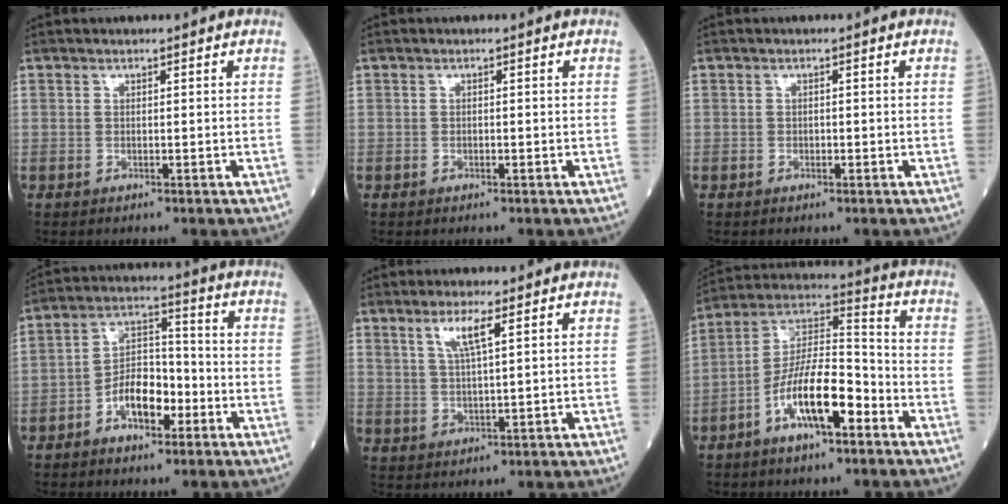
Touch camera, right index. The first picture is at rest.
{"total": 0.0}
{"total": 0.8, "force": [-0.2, 0.7, 0.5], "torque": [-0.006, 0.002, -0.002]}
{"total": 8.3, "force": [-3.7, 4.2, 6.1], "torque": [-0.111, 0.022, -0.068]}
{"total": 4.5, "force": [2.3, 0.3, 3.9], "torque": [-0.080, 0.001, 0.046]}
{"total": 12.6, "force": [-5.8, 3.6, 10.6], "torque": [-0.203, 0.015, -0.105]}